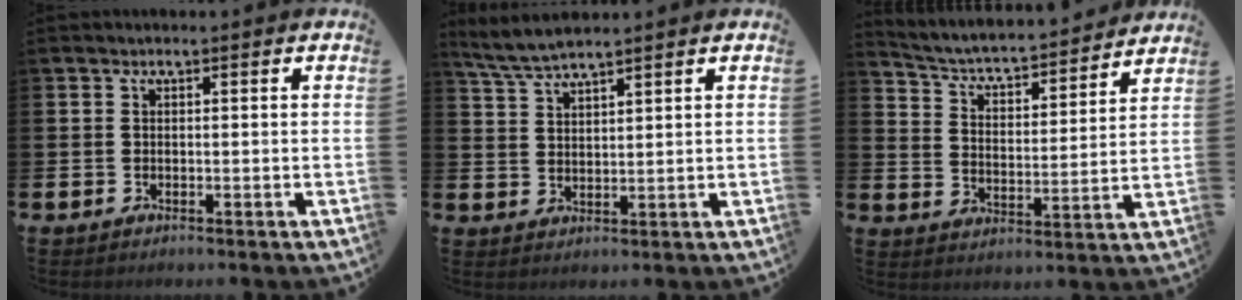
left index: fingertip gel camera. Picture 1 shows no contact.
{"total": 4.3, "force": [4.1, 0.1, 1.5], "torque": [-0.043, -0.012, 0.074]}
{"total": 4.7, "force": [4.4, 0.9, 1.4], "torque": [-0.057, -0.044, 0.067]}